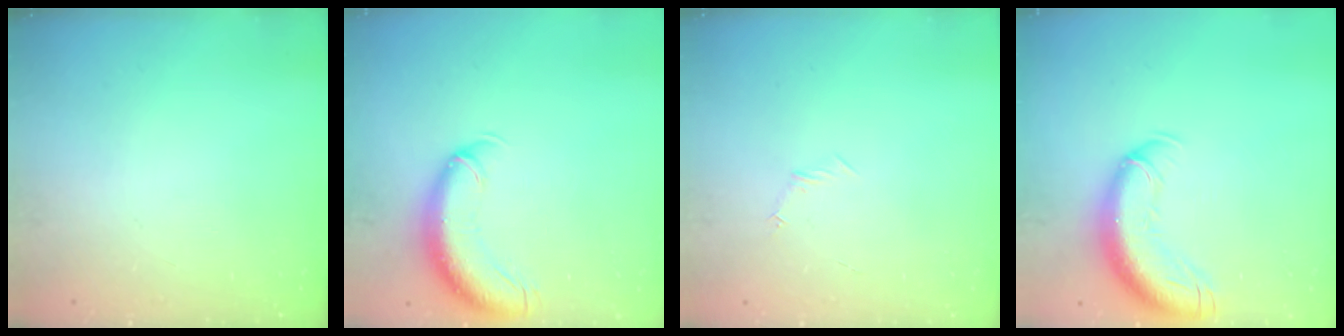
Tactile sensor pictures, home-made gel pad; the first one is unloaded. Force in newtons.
{"total": 11.9, "press": 11.6, "slide": 2.7}
{"total": 3.9, "press": 3.7, "slide": 1.0}
{"total": 15.2, "press": 14.8, "slide": 3.6}